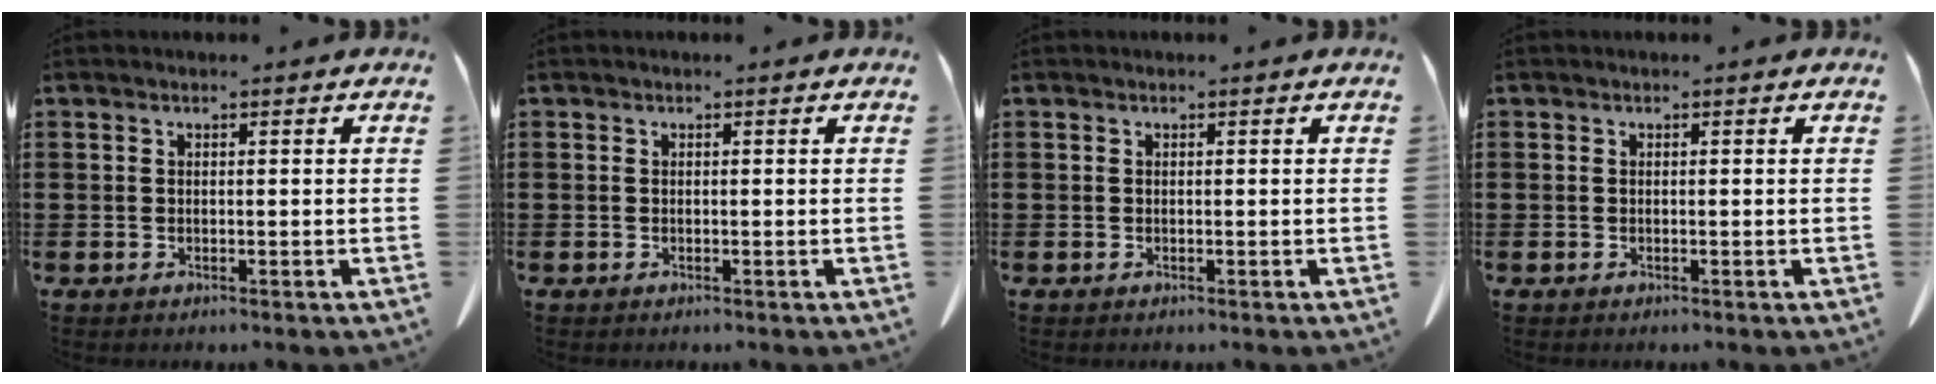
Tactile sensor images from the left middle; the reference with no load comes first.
{"total": 0.0}
{"total": 0.0}
{"total": 0.0}